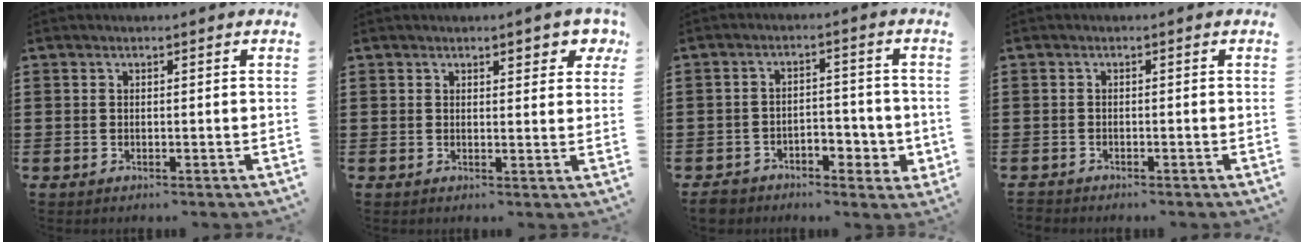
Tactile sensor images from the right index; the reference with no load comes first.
{"total": 2.6, "force": [1.9, 1.0, 1.4], "torque": [-0.016, 0.001, 0.031]}
{"total": 4.7, "force": [-2.5, 3.0, 2.5], "torque": [-0.044, 0.016, -0.047]}
{"total": 0.8, "force": [-0.7, 0.3, -0.2], "torque": [0.003, 0.006, -0.018]}